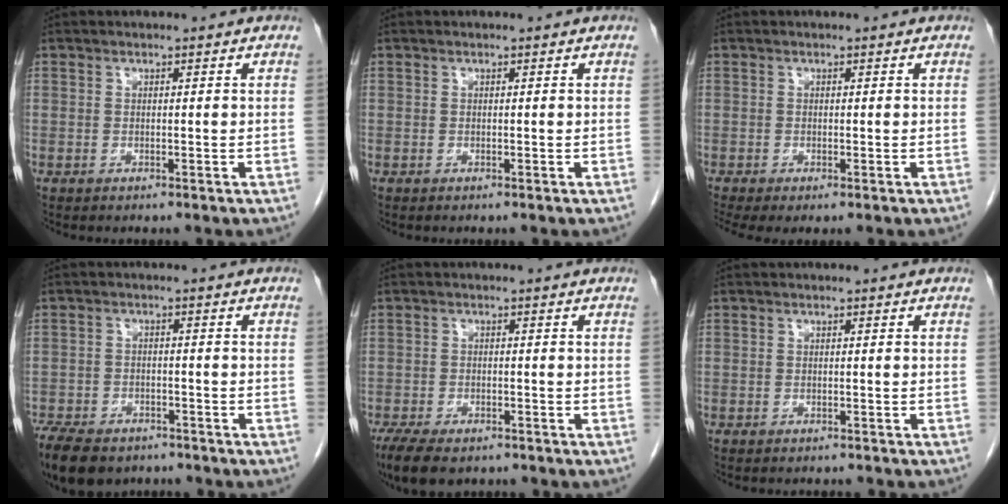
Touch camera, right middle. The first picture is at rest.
{"total": 0.0}
{"total": 3.0, "force": [-1.9, 0.8, 2.2], "torque": [-0.038, -0.011, -0.034]}
{"total": 13.2, "force": [-9.6, 6.7, 6.2], "torque": [-0.137, -0.012, -0.142]}
{"total": 8.2, "force": [-6.1, 3.2, 4.5], "torque": [-0.074, -0.012, -0.094]}
{"total": 2.9, "force": [-2.7, 0.6, 0.8], "torque": [-0.010, -0.003, -0.032]}